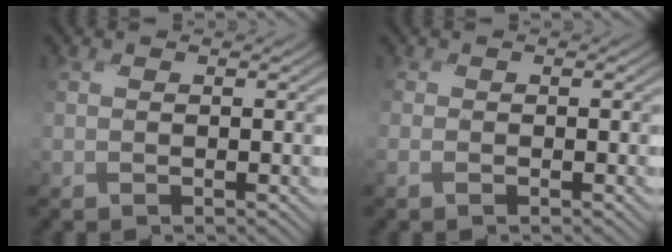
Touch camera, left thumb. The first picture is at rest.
{"total": 0.6, "force": [-0.5, -0.1, -0.2], "torque": [0.011, 0.000, -0.011]}